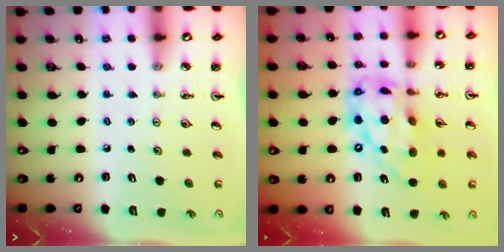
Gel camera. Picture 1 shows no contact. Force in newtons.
{"total": 17.8, "press": 17.7, "slide": 1.6}